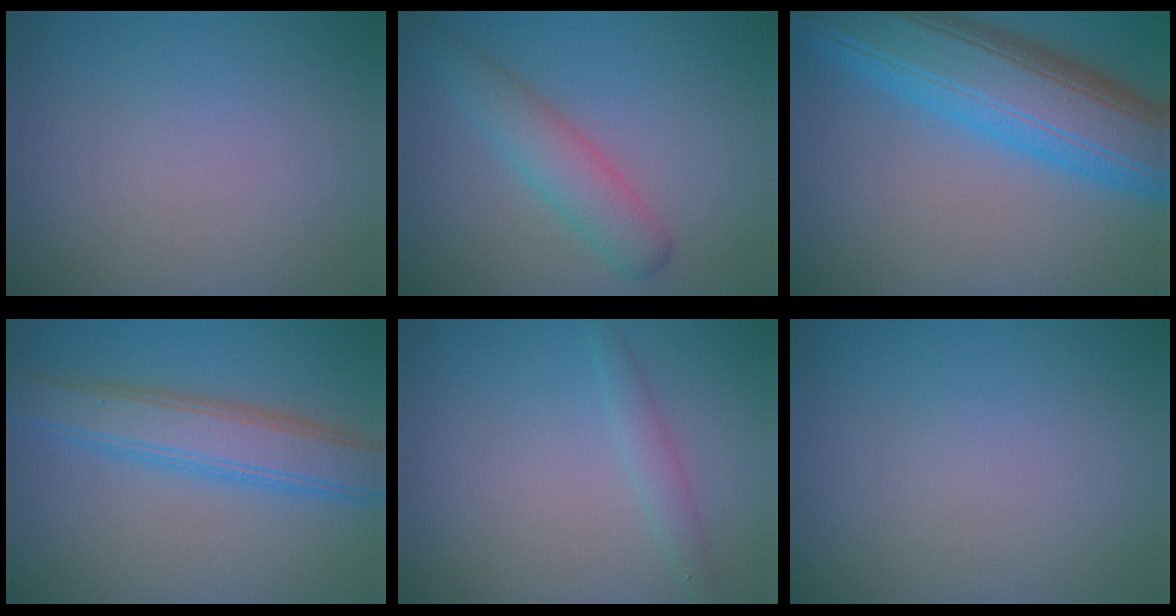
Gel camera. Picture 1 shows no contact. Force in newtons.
{"total": 3.8, "press": 3.8, "slide": 0.1}
{"total": 12.1, "press": 12.1, "slide": 0.4}
{"total": 5.3, "press": 5.3, "slide": 0.0}
{"total": 1.4, "press": 1.4, "slide": 0.1}
{"total": 0.0}